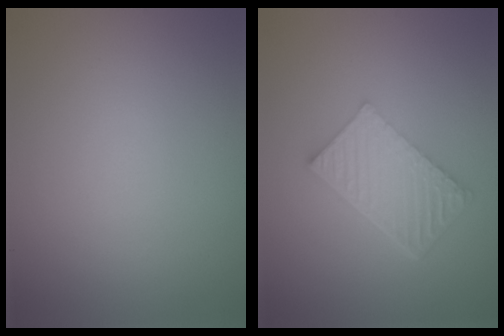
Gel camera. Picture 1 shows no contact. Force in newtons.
{"total": 6.1, "press": 4.2, "slide": 4.4}